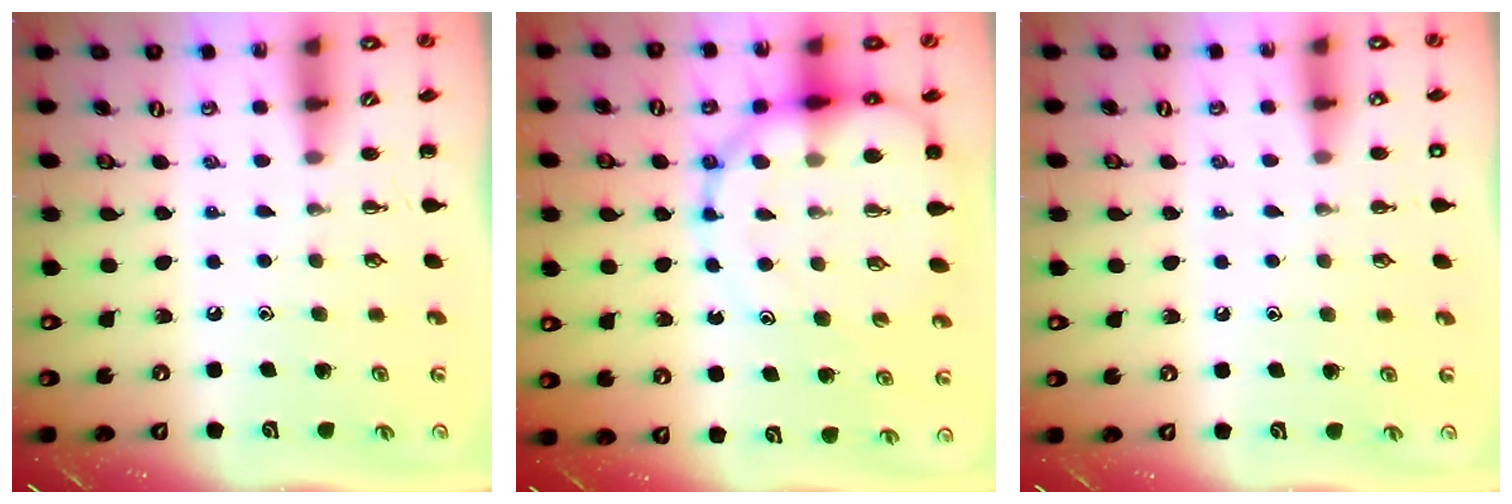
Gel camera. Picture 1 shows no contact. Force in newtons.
{"total": 14.7, "press": 14.3, "slide": 3.3}
{"total": 2.6, "press": 2.1, "slide": 1.6}